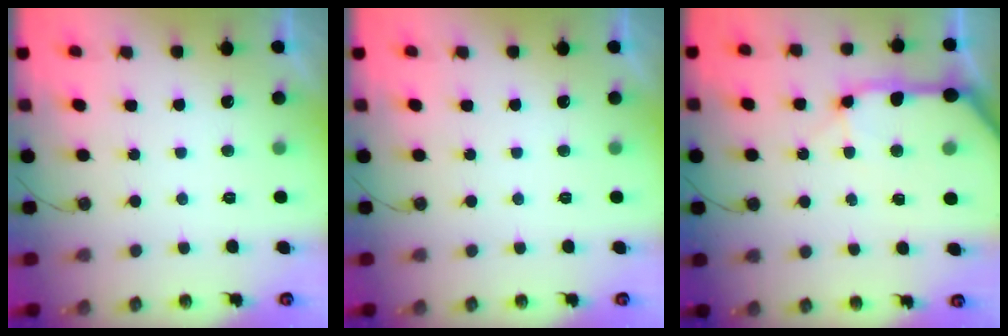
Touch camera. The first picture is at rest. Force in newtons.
{"total": 0.0}
{"total": 15.4, "press": 15.2, "slide": 2.1}